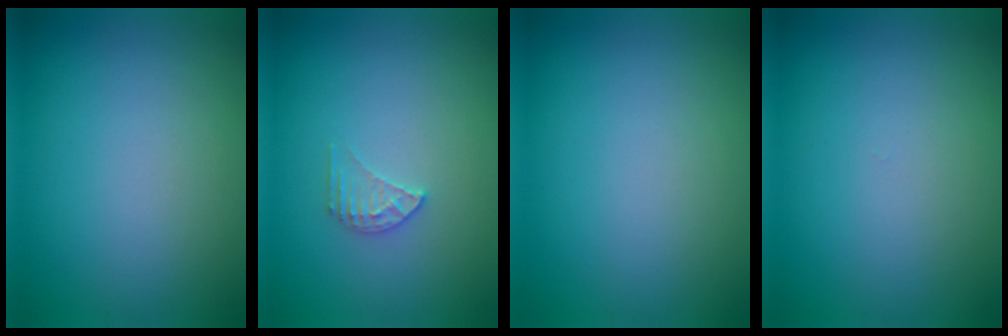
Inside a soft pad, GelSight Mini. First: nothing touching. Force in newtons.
{"total": 1.5, "press": 1.5, "slide": 0.2}
{"total": 0.0}
{"total": 0.0}